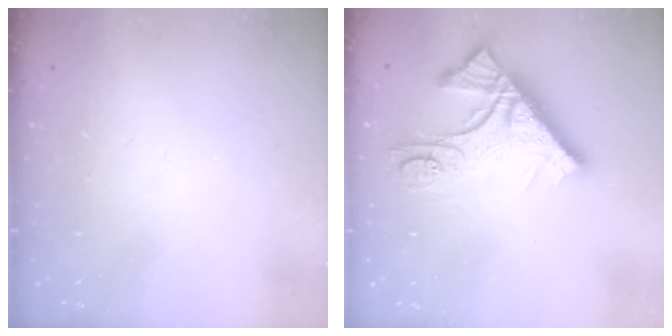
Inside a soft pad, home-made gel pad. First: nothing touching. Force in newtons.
{"total": 14.0, "press": 13.9, "slide": 1.3}